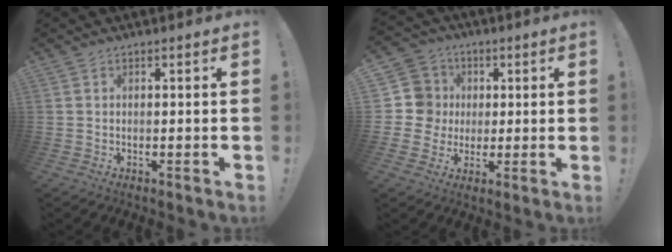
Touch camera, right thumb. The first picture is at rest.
{"total": 11.6, "force": [1.6, 11.0, 3.1], "torque": [-0.046, -0.004, 0.037]}